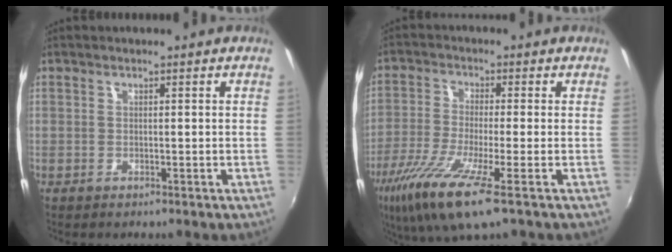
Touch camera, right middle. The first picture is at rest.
{"total": 12.3, "force": [-6.7, 1.1, 10.2], "torque": [-0.223, -0.039, -0.129]}